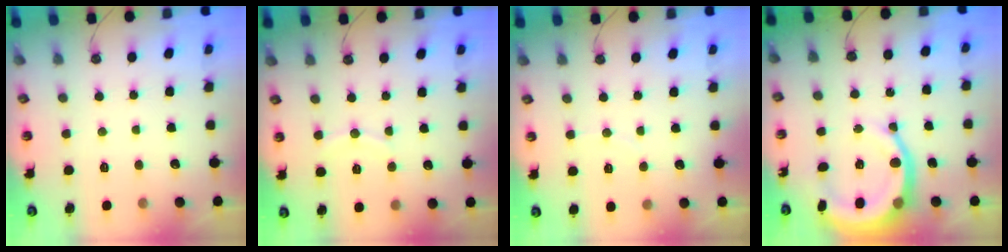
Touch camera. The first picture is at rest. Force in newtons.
{"total": 7.0, "press": 7.0, "slide": 0.4}
{"total": 2.4, "press": 2.3, "slide": 0.7}
{"total": 12.6, "press": 12.4, "slide": 2.2}